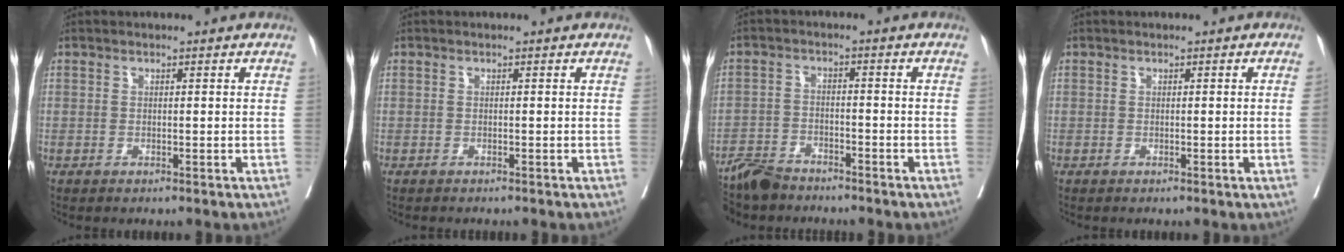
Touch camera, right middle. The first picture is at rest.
{"total": 1.1, "force": [-1.0, 0.3, 0.4], "torque": [-0.011, -0.002, -0.012]}
{"total": 6.1, "force": [-5.7, 1.7, 1.2], "torque": [-0.025, -0.016, -0.108]}
{"total": 1.0, "force": [0.0, -0.5, 0.9], "torque": [-0.008, -0.001, 0.000]}